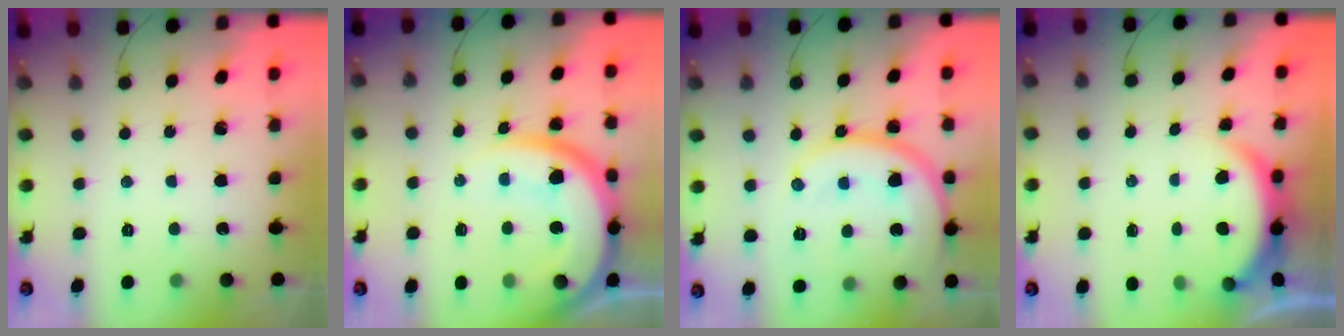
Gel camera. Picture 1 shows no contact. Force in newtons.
{"total": 16.2, "press": 16.1, "slide": 1.8}
{"total": 15.7, "press": 15.6, "slide": 1.5}
{"total": 5.1, "press": 5.1, "slide": 0.6}